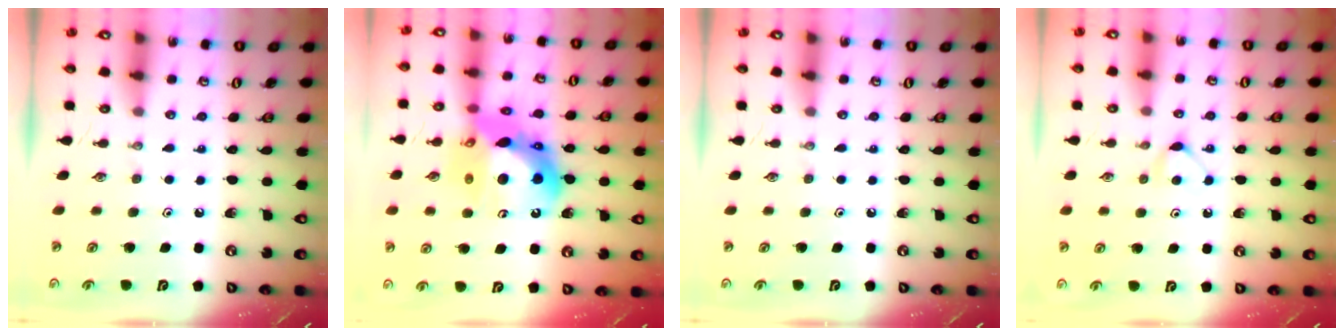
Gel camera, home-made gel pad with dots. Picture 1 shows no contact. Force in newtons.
{"total": 18.2, "press": 18.1, "slide": 2.0}
{"total": 0.0}
{"total": 4.6, "press": 4.5, "slide": 0.5}